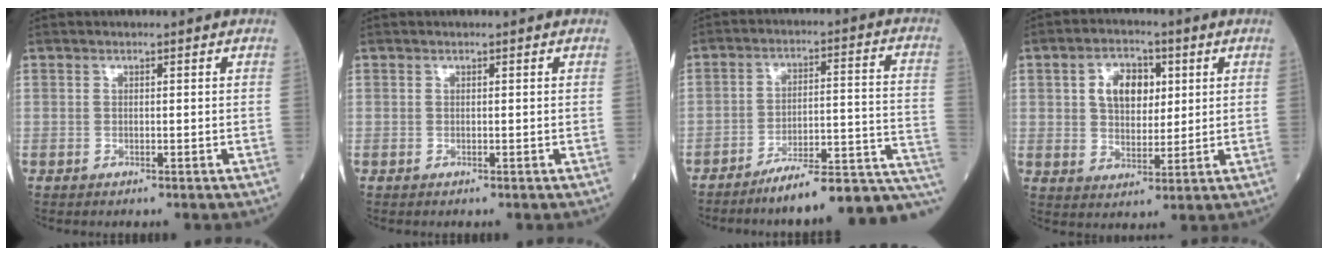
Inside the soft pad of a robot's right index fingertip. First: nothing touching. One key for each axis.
{"total": 0.0}
{"total": 17.5, "fx": -14.7, "fy": 1.1, "fz": 9.5, "tx": -0.072, "ty": 0.041, "tz": -0.209}
{"total": 7.3, "fx": 2.2, "fy": 4.6, "fz": 5.2, "tx": -0.094, "ty": 0.013, "tz": 0.041}